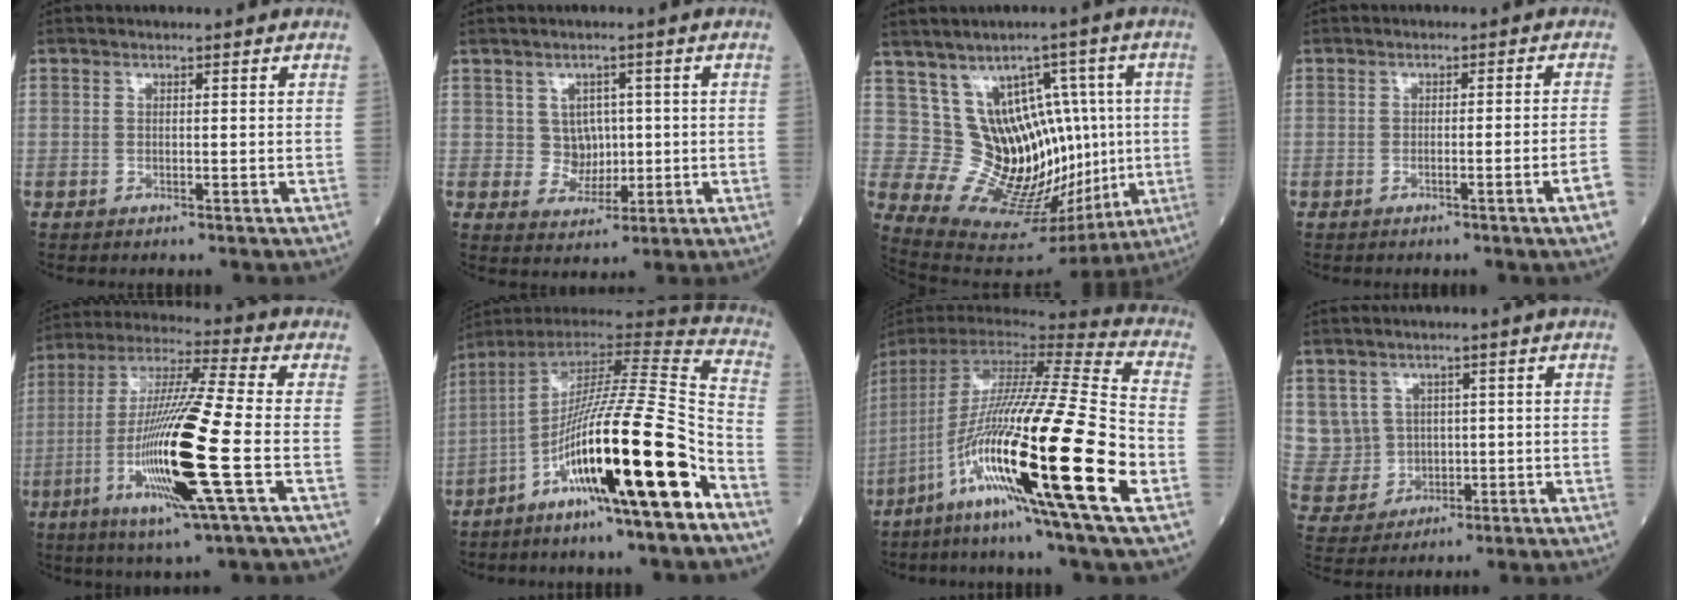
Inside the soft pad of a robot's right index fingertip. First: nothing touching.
{"total": 3.8, "force": [0.4, 3.6, 1.3], "torque": [-0.016, 0.006, 0.010]}
{"total": 14.5, "force": [2.1, 9.4, 10.8], "torque": [-0.154, 0.037, 0.069]}
{"total": 4.6, "force": [-2.4, -1.1, 3.8], "torque": [-0.055, 0.004, -0.034]}
{"total": 17.9, "force": [-5.0, -0.5, 17.2], "torque": [-0.355, -0.022, -0.101]}
{"total": 21.6, "force": [-10.0, 0.1, 19.2], "torque": [-0.316, -0.022, -0.179]}
{"total": 30.4, "force": [-9.6, 0.7, 28.8], "torque": [-0.522, -0.061, -0.186]}
{"total": 8.1, "force": [1.8, 7.9, 0.9], "torque": [-0.046, 0.034, 0.055]}